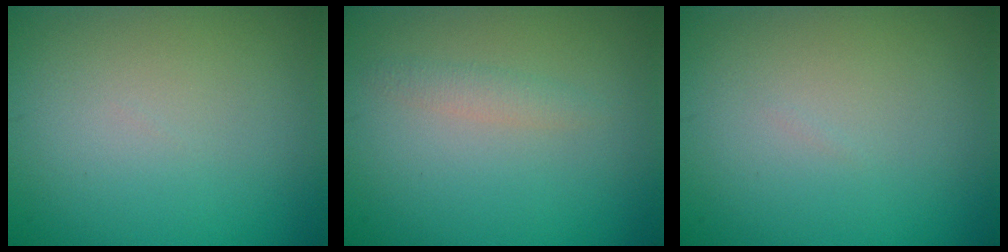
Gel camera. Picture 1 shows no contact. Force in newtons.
{"total": 1.2, "press": 1.2, "slide": 0.0}
{"total": 0.0}